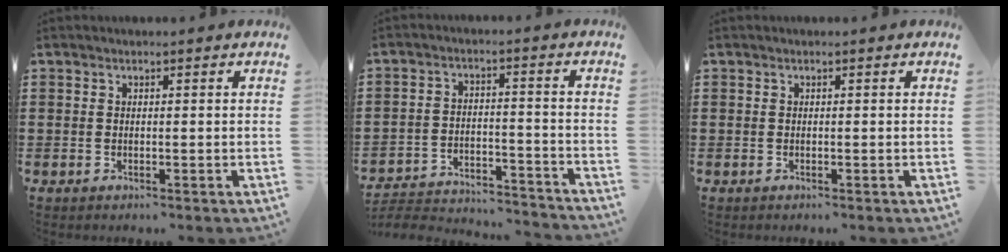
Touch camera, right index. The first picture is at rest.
{"total": 4.3, "force": [-4.2, 0.5, 0.9], "torque": [-0.027, -0.005, -0.089]}
{"total": 0.0}